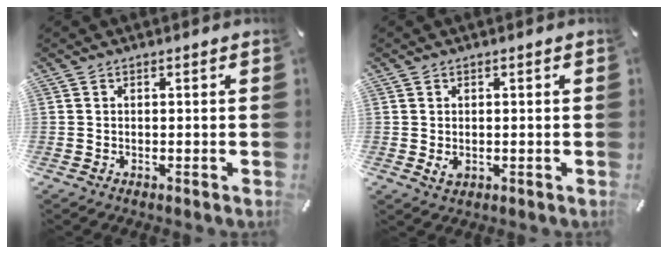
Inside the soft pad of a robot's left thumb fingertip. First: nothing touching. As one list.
[{"total": 1.6, "force": [0.0, 1.3, 0.8], "torque": [-0.005, 0.000, -0.001]}]